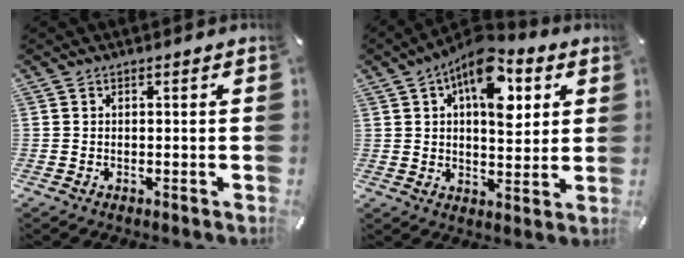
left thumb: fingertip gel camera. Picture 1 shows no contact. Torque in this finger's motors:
{"motor_torque": [1.54, 1.55, 0.88, 0.31, 0.14]}